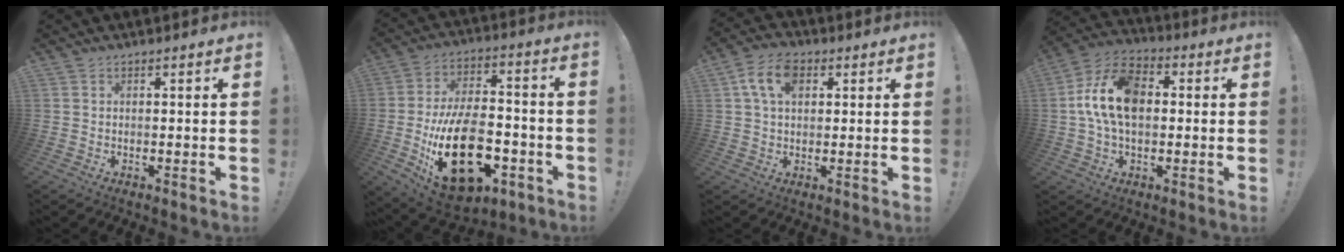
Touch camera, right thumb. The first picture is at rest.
{"total": 25.9, "force": [-8.2, 15.1, 19.3], "torque": [-0.351, 0.045, -0.120]}
{"total": 9.2, "force": [3.0, 6.0, 6.2], "torque": [-0.115, 0.009, 0.057]}
{"total": 15.1, "force": [1.0, 9.8, 11.5], "torque": [-0.216, 0.010, 0.016]}